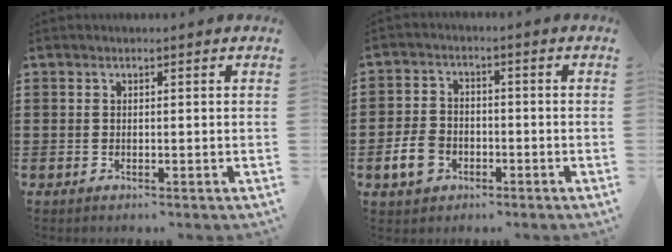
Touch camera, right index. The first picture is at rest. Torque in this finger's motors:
{"motor_torque": [0.74, 0.68, 0.02, -0.03]}